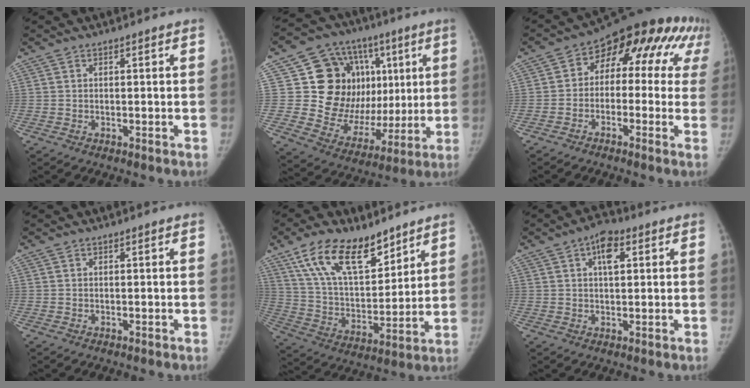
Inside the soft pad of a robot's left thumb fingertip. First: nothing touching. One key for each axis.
{"total": 22.7, "fx": 4.7, "fy": 17.5, "fz": 13.6, "tx": -0.135, "ty": 0.027, "tz": 0.101}
{"total": 17.3, "fx": 3.8, "fy": 11.0, "fz": 12.7, "tx": -0.099, "ty": 0.058, "tz": 0.036}
{"total": 0.0}
{"total": 17.9, "fx": 11.8, "fy": 8.4, "fz": 10.6, "tx": -0.143, "ty": -0.057, "tz": 0.220}
{"total": 5.7, "fx": 2.1, "fy": 3.1, "fz": 4.4, "tx": -0.054, "ty": 0.005, "tz": 0.027}